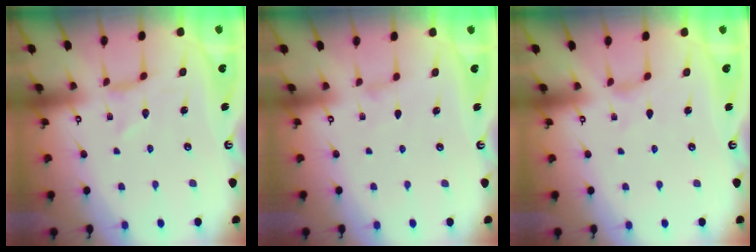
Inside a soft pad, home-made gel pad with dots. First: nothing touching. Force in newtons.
{"total": 0.6, "press": 0.5, "slide": 0.3}
{"total": 0.0}